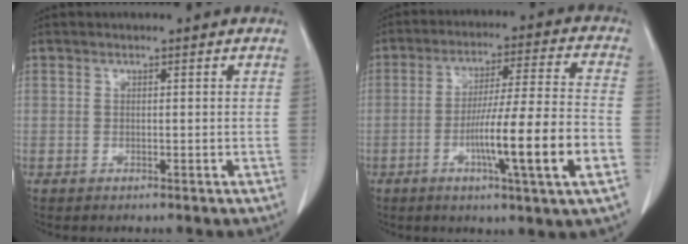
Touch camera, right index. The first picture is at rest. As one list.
[{"total": 14.8, "force": [-4.7, -0.4, 14.1], "torque": [-0.238, -0.006, -0.076]}]